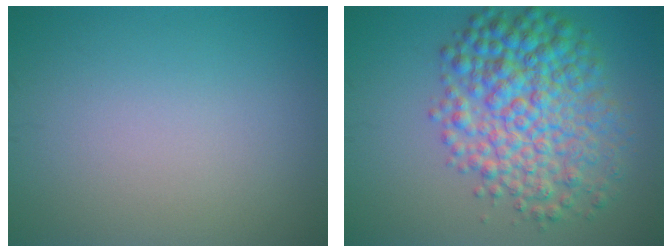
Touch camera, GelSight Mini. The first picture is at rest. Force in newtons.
{"total": 8.4, "press": 8.4, "slide": 0.0}